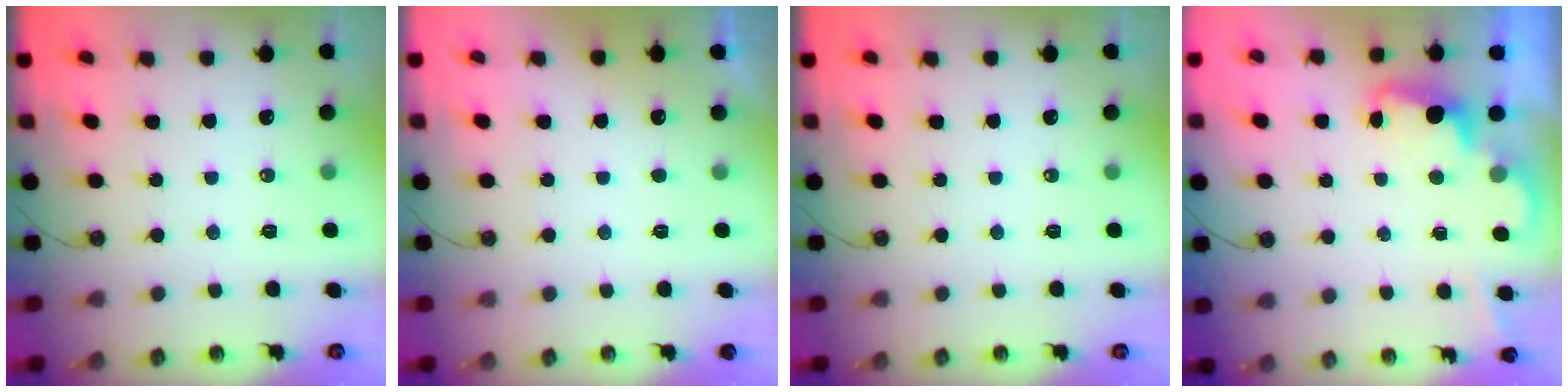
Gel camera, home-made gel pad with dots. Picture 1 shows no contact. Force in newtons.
{"total": 0.8, "press": 0.5, "slide": 0.6}
{"total": 0.0}
{"total": 2.3, "press": 2.2, "slide": 0.5}